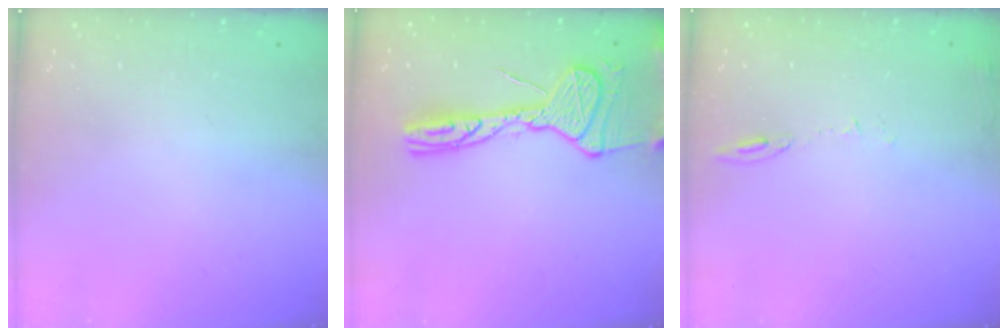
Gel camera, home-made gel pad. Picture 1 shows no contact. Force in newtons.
{"total": 16.8, "press": 16.7, "slide": 1.7}
{"total": 6.2, "press": 6.2, "slide": 0.9}